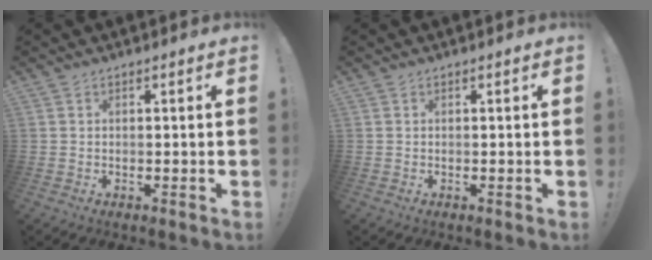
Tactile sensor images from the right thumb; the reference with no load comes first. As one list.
[{"total": 0.0}]